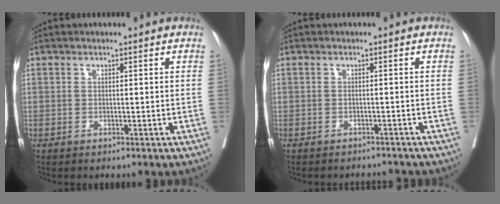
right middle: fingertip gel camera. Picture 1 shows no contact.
{"total": 3.1, "force": [-3.0, 0.6, -0.1], "torque": [0.006, -0.003, -0.038]}